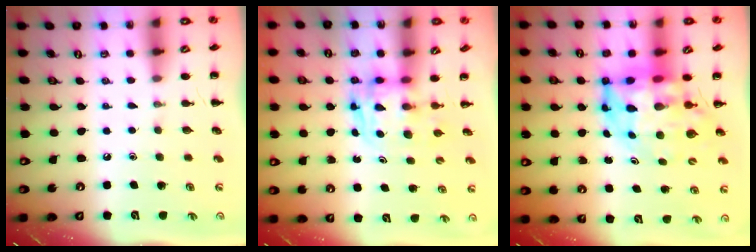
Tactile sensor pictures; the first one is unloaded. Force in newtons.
{"total": 2.6, "press": 2.6, "slide": 0.2}
{"total": 9.6, "press": 9.2, "slide": 2.8}